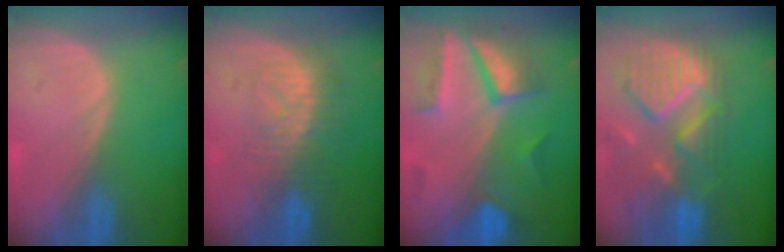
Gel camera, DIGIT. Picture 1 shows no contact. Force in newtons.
{"total": 8.3, "press": 7.2, "slide": 4.1}
{"total": 8.7, "press": 7.8, "slide": 3.9}
{"total": 11.9, "press": 10.3, "slide": 5.9}